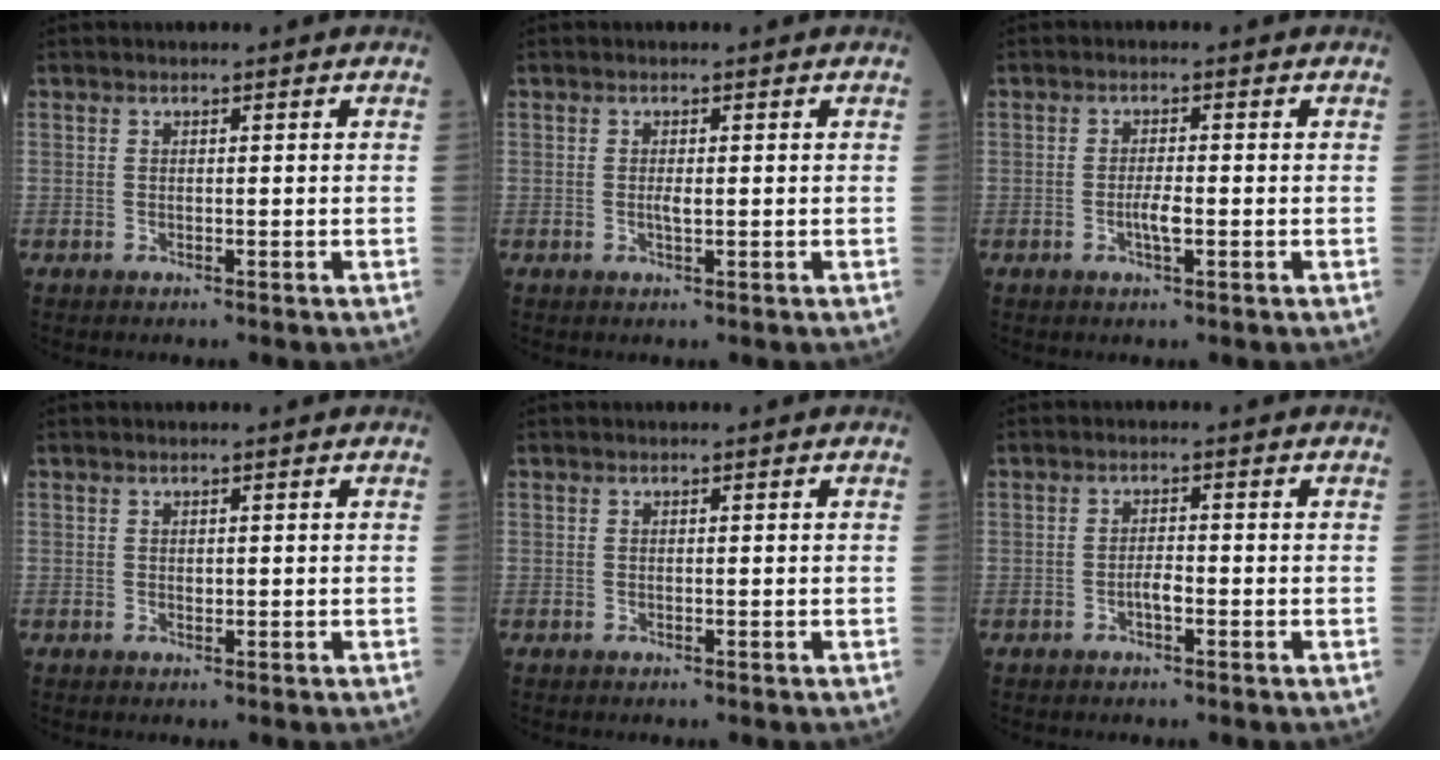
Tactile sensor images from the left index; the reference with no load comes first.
{"total": 1.1, "force": [0.0, 0.2, 1.0], "torque": [-0.022, -0.002, 0.000]}
{"total": 2.4, "force": [-0.7, 0.3, 2.2], "torque": [-0.045, -0.001, -0.013]}
{"total": 0.5, "force": [0.2, 0.3, 0.4], "torque": [-0.005, 0.000, 0.002]}
{"total": 0.0}
{"total": 1.8, "force": [-0.8, 0.4, 1.5], "torque": [-0.026, 0.003, -0.015]}